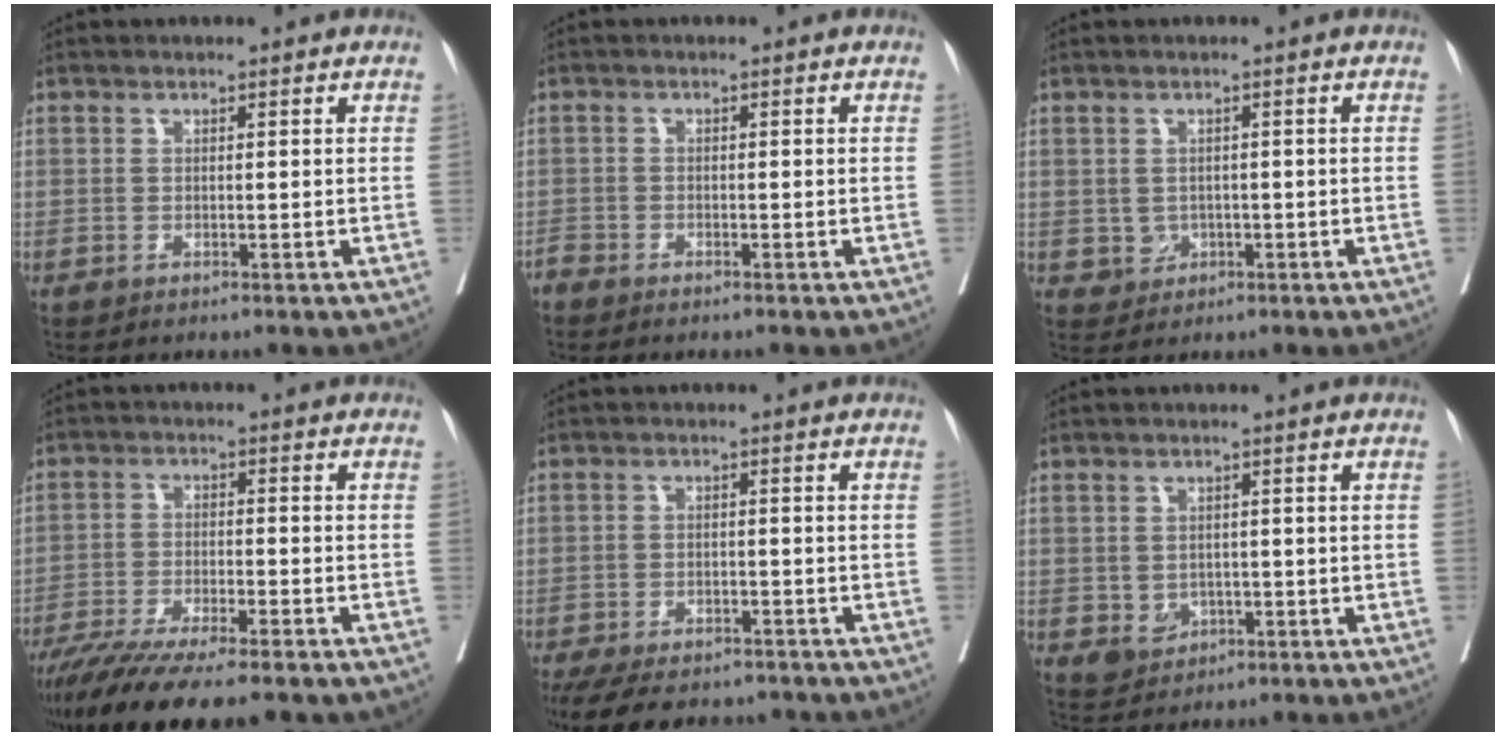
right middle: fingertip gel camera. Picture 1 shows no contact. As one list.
[{"total": 1.4, "force": [-1.3, 0.3, 0.1], "torque": [-0.002, -0.002, -0.028]}, {"total": 2.4, "force": [-0.4, 2.2, 0.8], "torque": [-0.008, 0.002, 0.002]}, {"total": 14.8, "force": [-11.7, 1.8, 8.9], "torque": [-0.151, -0.035, -0.189]}, {"total": 13.8, "force": [-11.5, 5.2, 5.7], "torque": [-0.117, -0.007, -0.160]}, {"total": 3.5, "force": [-1.0, 3.1, 1.5], "torque": [-0.019, 0.001, -0.002]}]